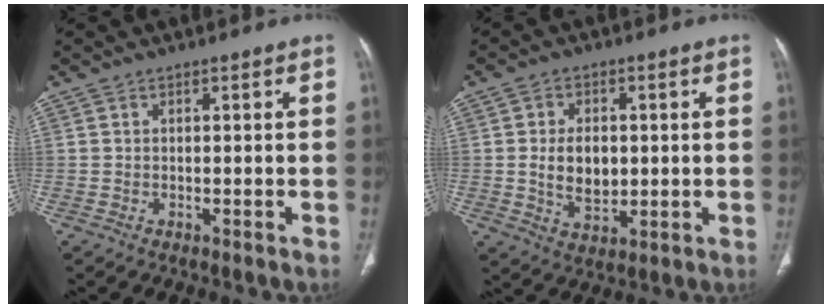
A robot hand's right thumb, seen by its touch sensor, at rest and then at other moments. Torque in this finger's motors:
{"motor_torque": [-0.24, 0.42, 0.58, 0.36, 0.06]}